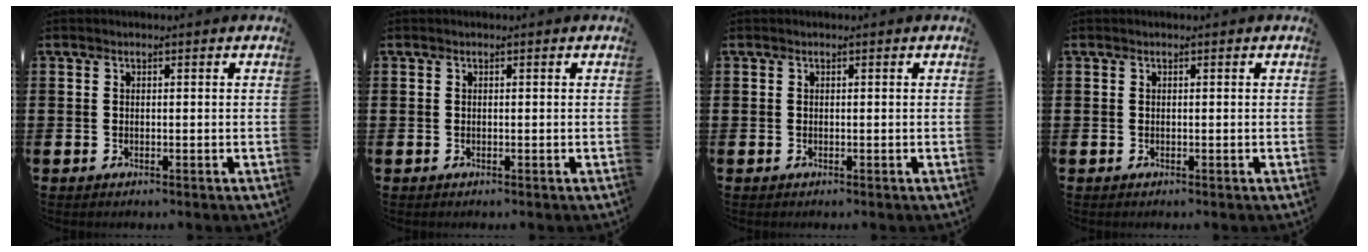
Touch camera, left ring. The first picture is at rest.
{"total": 0.0}
{"total": 0.0}
{"total": 0.0}